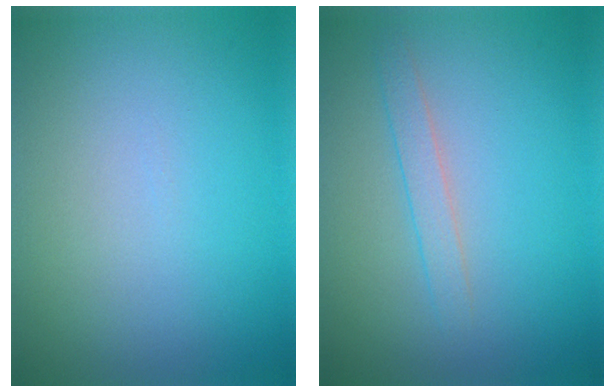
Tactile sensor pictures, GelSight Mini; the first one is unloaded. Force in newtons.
{"total": 1.6, "press": 1.6, "slide": 0.1}